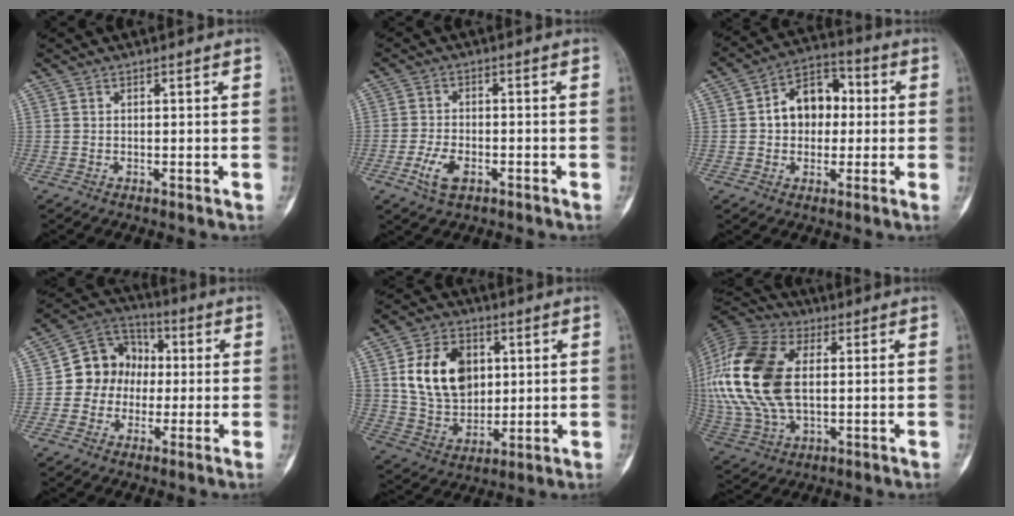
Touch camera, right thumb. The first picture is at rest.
{"total": 5.4, "force": [-2.4, 2.7, 3.9], "torque": [-0.084, 0.007, -0.046]}
{"total": 10.9, "force": [0.9, 7.9, 7.4], "torque": [-0.080, 0.026, 0.005]}
{"total": 11.6, "force": [-0.3, 10.3, 5.3], "torque": [-0.047, 0.031, -0.019]}
{"total": 15.8, "force": [3.6, 11.6, 10.1], "torque": [-0.139, -0.009, 0.074]}
{"total": 22.7, "force": [2.5, 13.4, 18.1], "torque": [-0.408, 0.001, 0.043]}